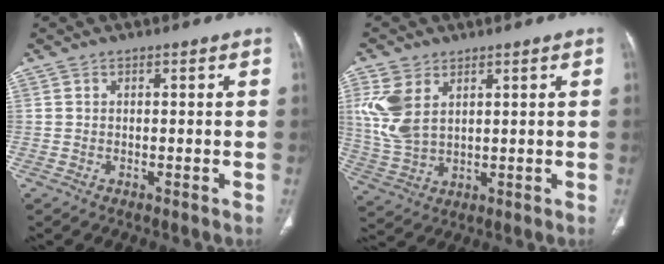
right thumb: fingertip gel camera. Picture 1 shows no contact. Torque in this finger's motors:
{"motor_torque": [-0.32, 0.57, 0.83, 0.89, 0.09]}